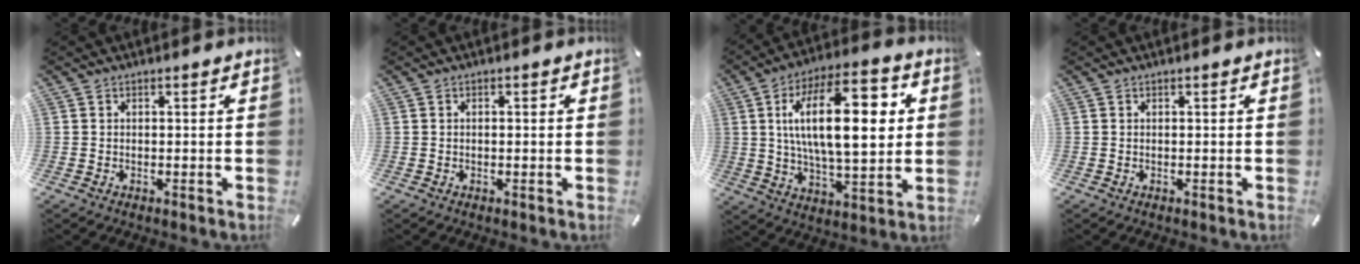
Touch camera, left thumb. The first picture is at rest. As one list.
[{"total": 0.7, "force": [-0.2, 0.3, 0.7], "torque": [-0.012, -0.001, -0.003]}, {"total": 22.6, "force": [4.9, 10.1, 19.5], "torque": [-0.334, 0.004, 0.069]}, {"total": 0.0}]